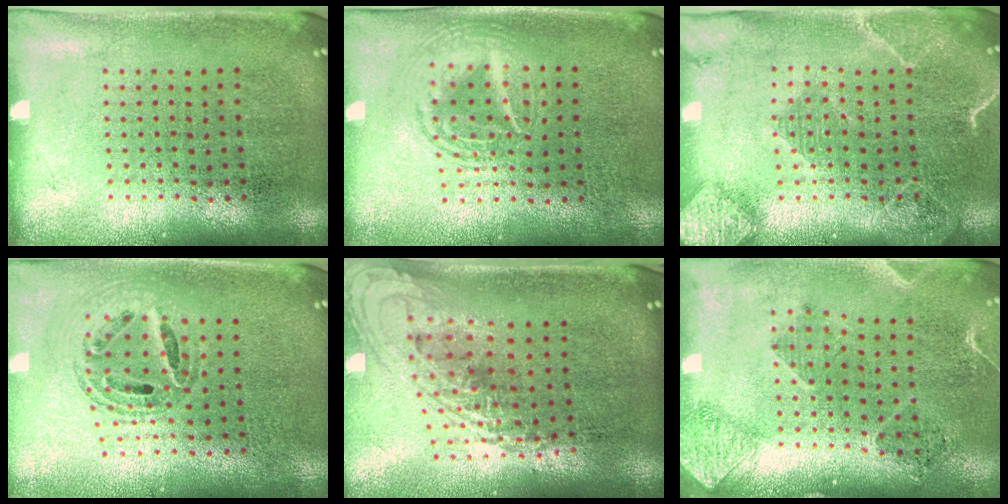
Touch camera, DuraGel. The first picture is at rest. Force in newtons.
{"total": 1.7, "press": 1.7, "slide": 0.2}
{"total": 2.2, "press": 2.1, "slide": 0.8}
{"total": 0.9, "press": 0.9, "slide": 0.1}
{"total": 2.2, "press": 1.6, "slide": 1.5}
{"total": 1.6, "press": 1.5, "slide": 0.6}